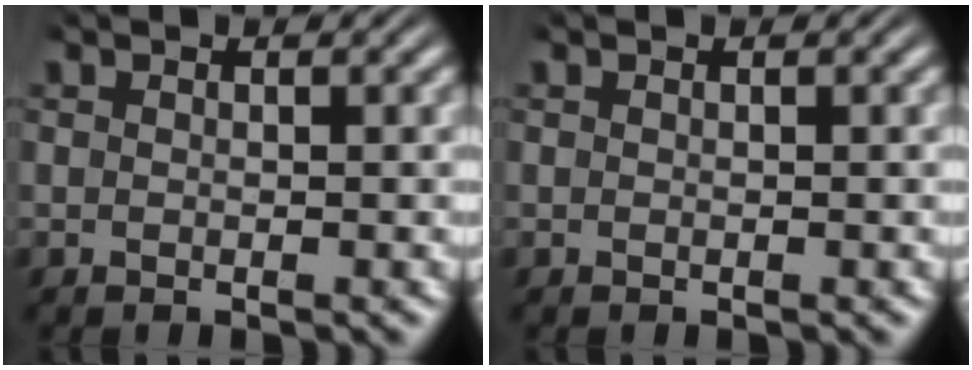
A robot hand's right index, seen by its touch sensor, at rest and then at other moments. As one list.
[{"total": 0.0}]